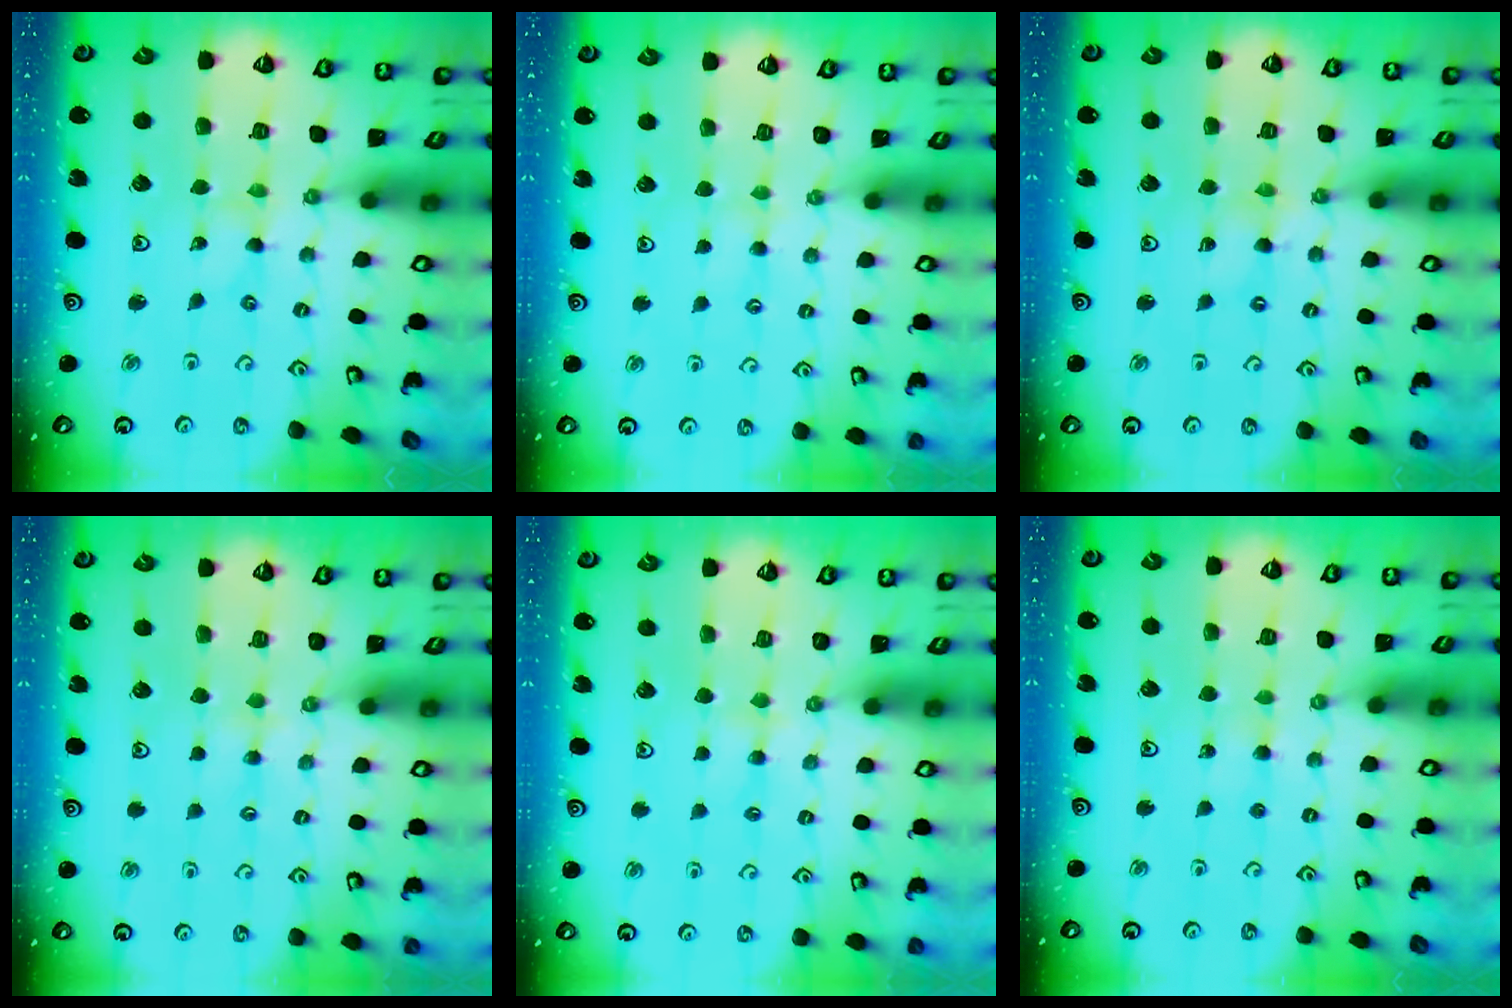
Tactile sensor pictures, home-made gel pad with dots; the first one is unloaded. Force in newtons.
{"total": 1.8, "press": 1.8, "slide": 0.3}
{"total": 0.9, "press": 0.9, "slide": 0.2}
{"total": 2.1, "press": 2.1, "slide": 0.4}
{"total": 2.1, "press": 2.1, "slide": 0.4}
{"total": 3.0, "press": 3.0, "slide": 0.3}